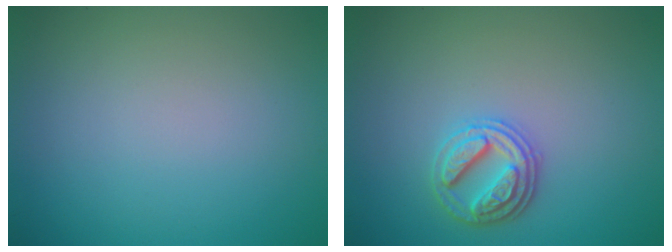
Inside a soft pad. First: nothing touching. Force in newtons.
{"total": 2.9, "press": 2.8, "slide": 0.8}